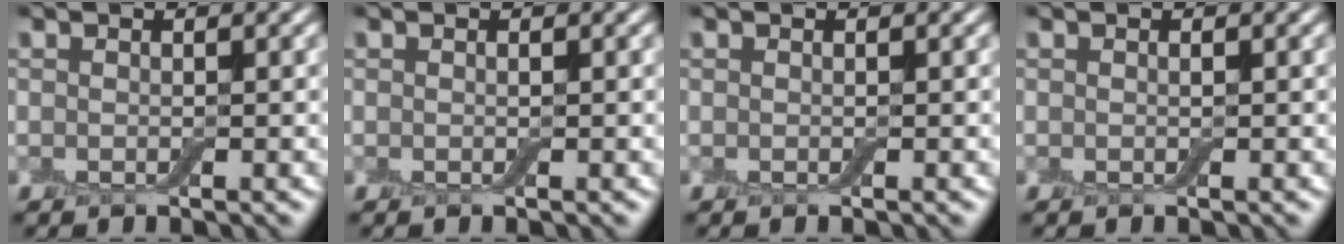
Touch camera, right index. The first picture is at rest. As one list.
[{"total": 0.0}, {"total": 0.0}, {"total": 0.0}]